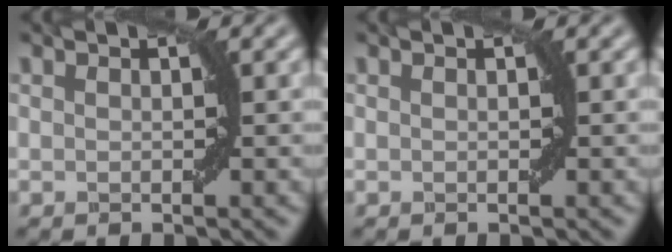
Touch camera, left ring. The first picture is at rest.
{"total": 0.0}